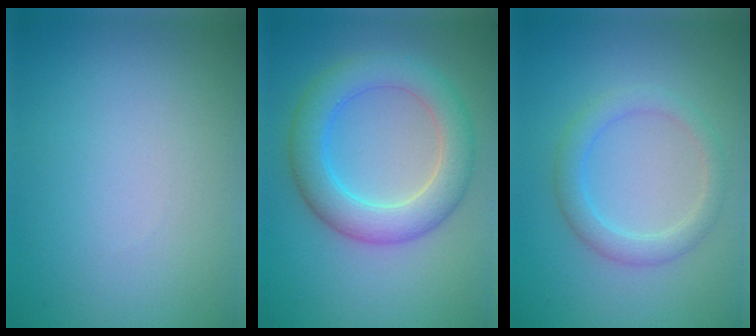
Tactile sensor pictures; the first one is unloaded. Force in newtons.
{"total": 5.7, "press": 5.7, "slide": 0.1}
{"total": 2.7, "press": 2.6, "slide": 0.3}